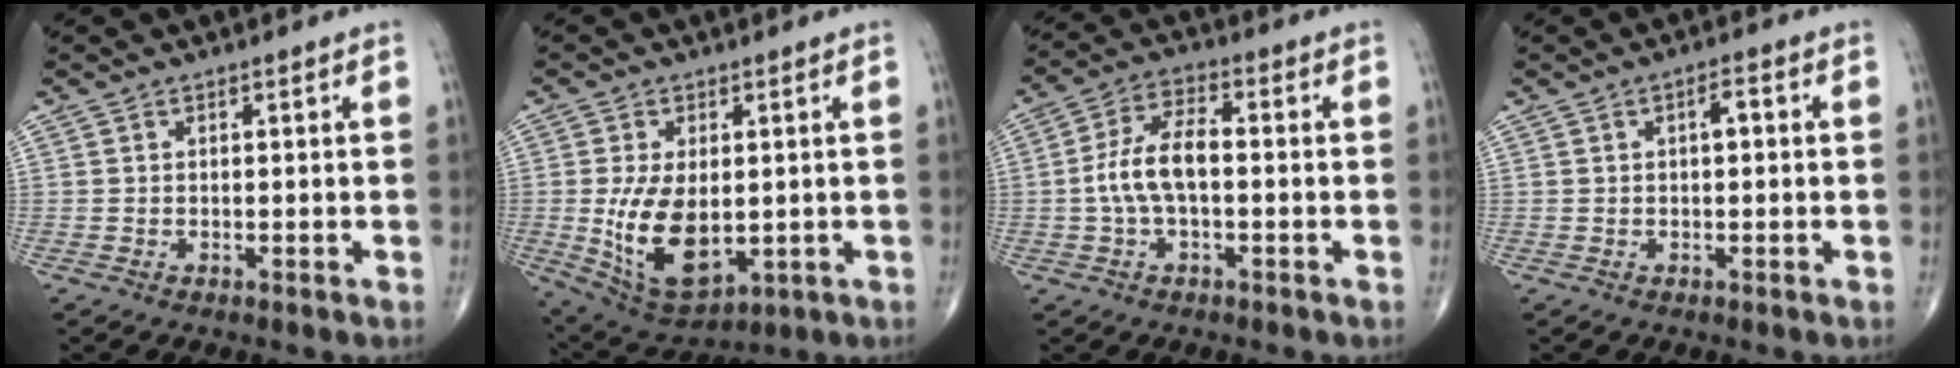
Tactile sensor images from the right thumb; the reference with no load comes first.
{"total": 13.4, "force": [-1.0, 7.5, 11.1], "torque": [-0.193, -0.013, 0.010]}
{"total": 8.8, "force": [-0.7, 4.2, 7.7], "torque": [-0.161, 0.028, -0.020]}
{"total": 2.7, "force": [0.5, 1.1, 2.4], "torque": [-0.034, 0.005, 0.002]}